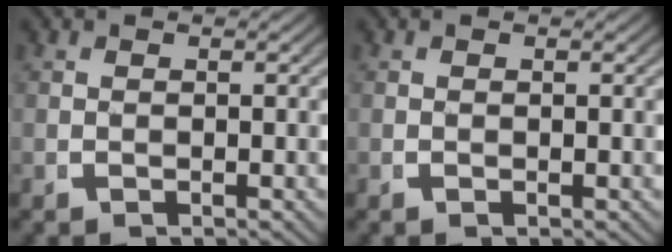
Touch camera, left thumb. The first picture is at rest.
{"total": 0.0}